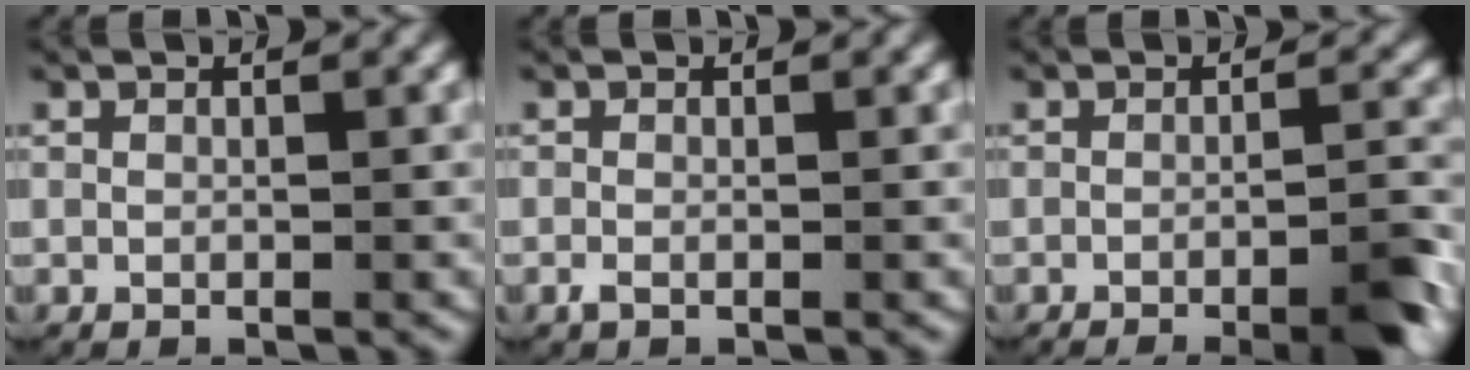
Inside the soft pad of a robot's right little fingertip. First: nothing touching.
{"total": 0.7, "force": [-0.5, 0.3, 0.5], "torque": [-0.010, -0.002, -0.010]}
{"total": 5.1, "force": [-3.3, 1.1, 3.7], "torque": [-0.033, 0.000, -0.053]}